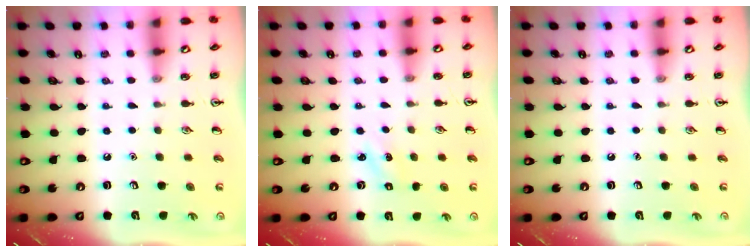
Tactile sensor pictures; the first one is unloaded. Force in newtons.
{"total": 1.2, "press": 1.1, "slide": 0.4}
{"total": 0.0}